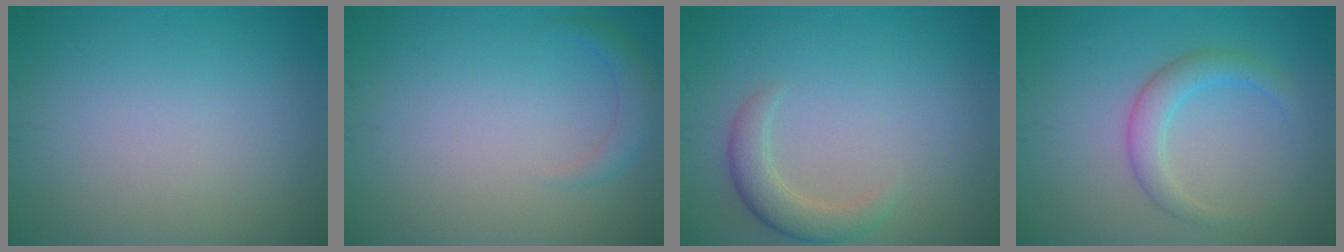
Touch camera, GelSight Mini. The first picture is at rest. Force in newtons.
{"total": 1.5, "press": 1.5, "slide": 0.1}
{"total": 2.8, "press": 2.8, "slide": 0.0}
{"total": 2.7, "press": 2.7, "slide": 0.1}